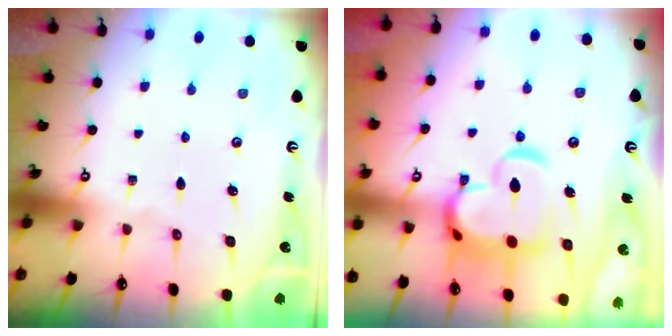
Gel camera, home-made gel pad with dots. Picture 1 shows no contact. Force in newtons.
{"total": 8.7, "press": 8.6, "slide": 1.3}